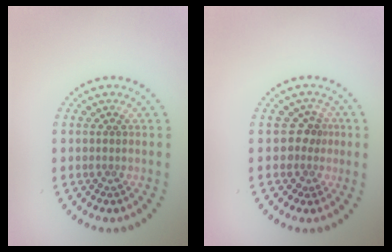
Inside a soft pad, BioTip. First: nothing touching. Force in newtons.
{"total": 2.1, "press": 1.5, "slide": 1.4}